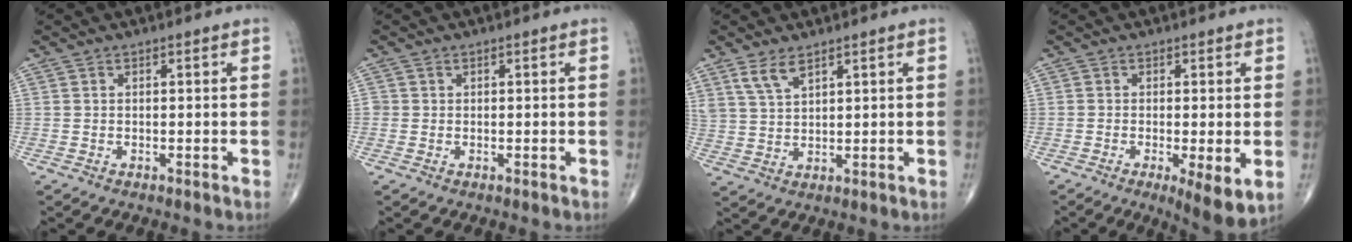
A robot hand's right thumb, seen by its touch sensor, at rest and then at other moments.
{"total": 0.6, "force": [0.0, 0.6, 0.0], "torque": [0.006, 0.003, 0.000]}
{"total": 4.6, "force": [3.2, 1.8, 2.8], "torque": [-0.057, -0.014, 0.072]}
{"total": 6.8, "force": [-1.8, 1.7, 6.3], "torque": [-0.103, -0.021, -0.028]}